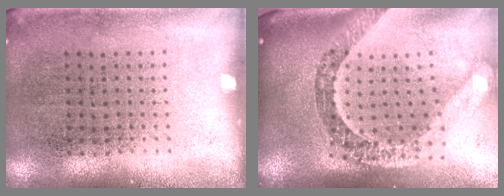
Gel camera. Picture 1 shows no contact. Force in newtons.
{"total": 3.6, "press": 2.6, "slide": 2.5}